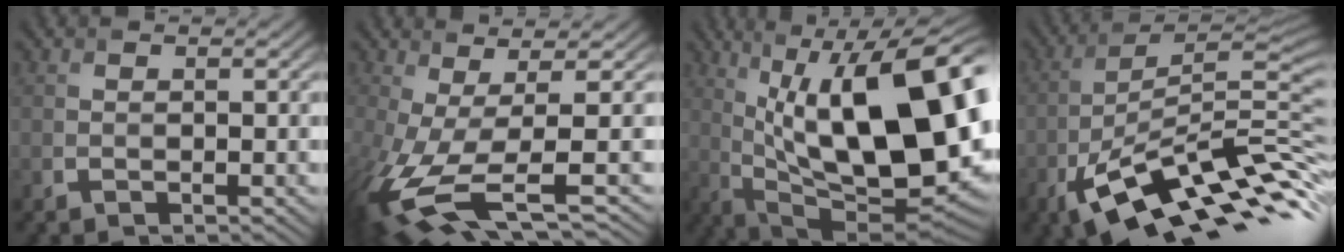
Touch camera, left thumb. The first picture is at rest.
{"total": 9.8, "force": [-2.8, 2.7, 9.0], "torque": [-0.187, -0.016, -0.046]}
{"total": 19.7, "force": [3.3, 7.5, 17.9], "torque": [-0.284, 0.023, 0.063]}
{"total": 15.0, "force": [-7.2, 4.3, 12.4], "torque": [-0.224, -0.003, -0.129]}